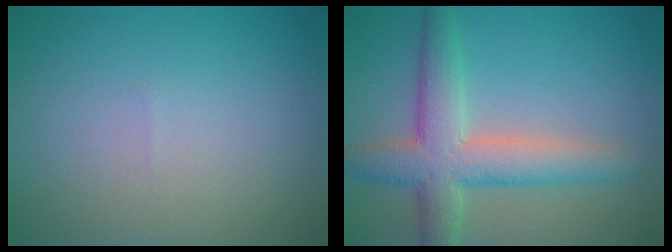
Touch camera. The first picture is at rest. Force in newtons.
{"total": 6.1, "press": 6.1, "slide": 0.4}